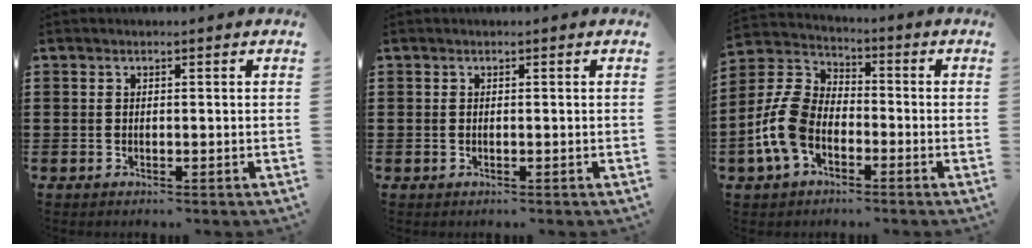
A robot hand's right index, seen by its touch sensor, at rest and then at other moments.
{"total": 0.0}
{"total": 9.2, "force": [-3.6, 5.7, 6.3], "torque": [-0.183, -0.006, -0.080]}